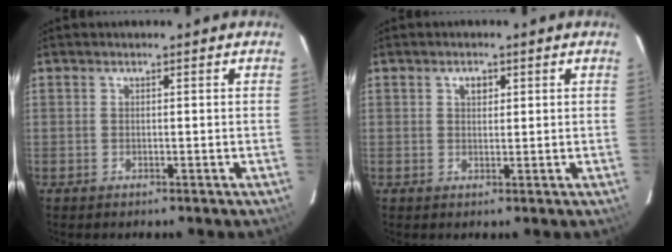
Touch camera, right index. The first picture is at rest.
{"total": 1.9, "force": [0.8, 1.3, 1.1], "torque": [-0.016, 0.006, 0.014]}